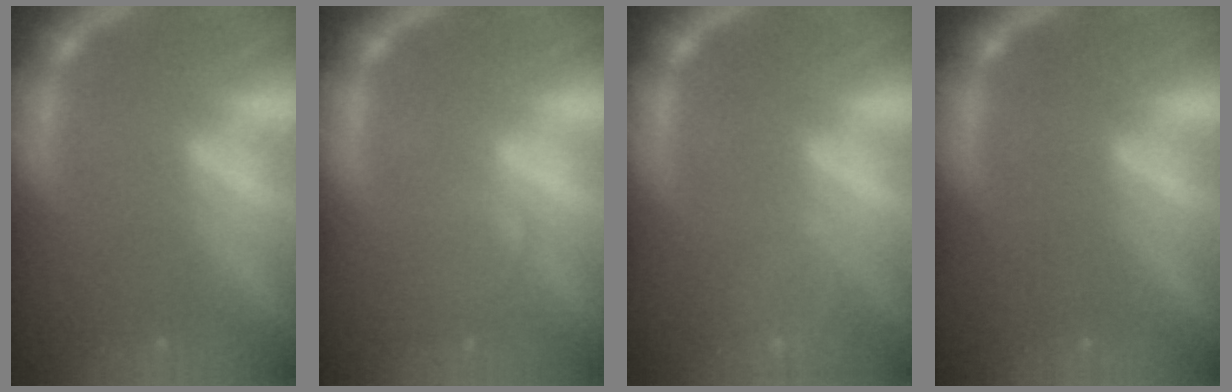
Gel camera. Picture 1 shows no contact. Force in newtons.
{"total": 2.4}
{"total": 4.6}
{"total": 0.0}